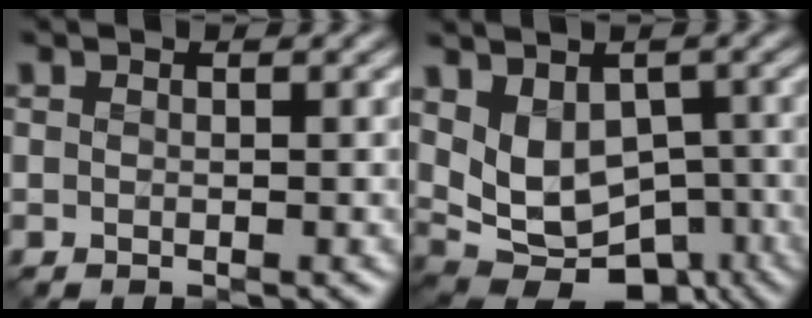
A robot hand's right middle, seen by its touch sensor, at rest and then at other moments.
{"total": 8.1, "force": [-0.2, 5.7, 5.8], "torque": [-0.101, -0.016, 0.008]}